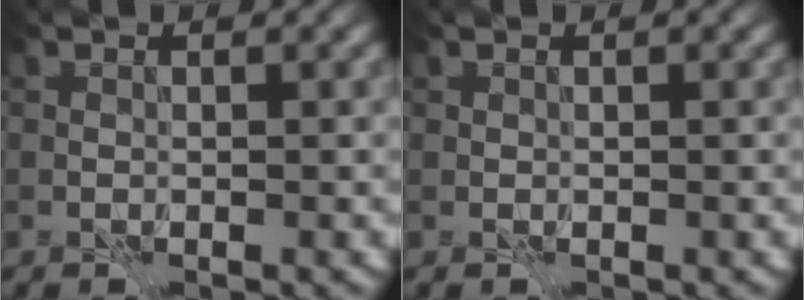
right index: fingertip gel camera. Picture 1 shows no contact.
{"total": 0.0}